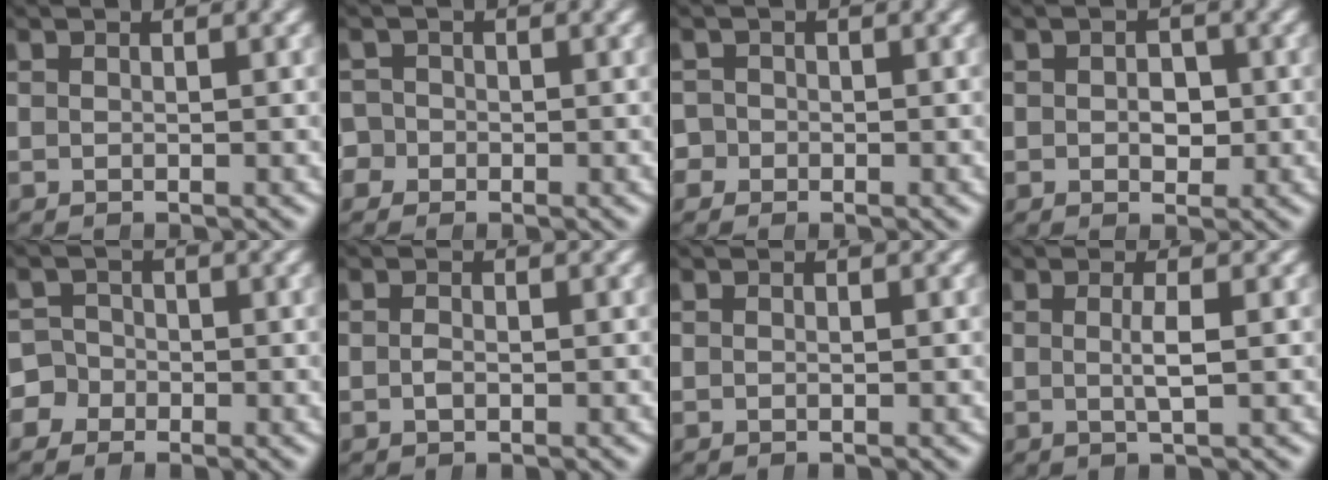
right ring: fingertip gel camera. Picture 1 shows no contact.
{"total": 2.4, "force": [-1.1, 2.1, 0.1], "torque": [-0.014, -0.005, -0.023]}
{"total": 2.1, "force": [-1.0, 1.9, -0.1], "torque": [-0.009, -0.003, -0.022]}
{"total": 1.6, "force": [-0.3, 1.3, 0.9], "torque": [-0.012, -0.003, -0.004]}
{"total": 4.8, "force": [-1.8, 4.3, 0.7], "torque": [-0.036, -0.014, -0.037]}
{"total": 0.5, "force": [-0.5, -0.1, 0.2], "torque": [-0.014, -0.009, -0.006]}
{"total": 0.0}
{"total": 1.6, "force": [-0.1, -0.7, 1.5], "torque": [-0.032, -0.009, -0.001]}